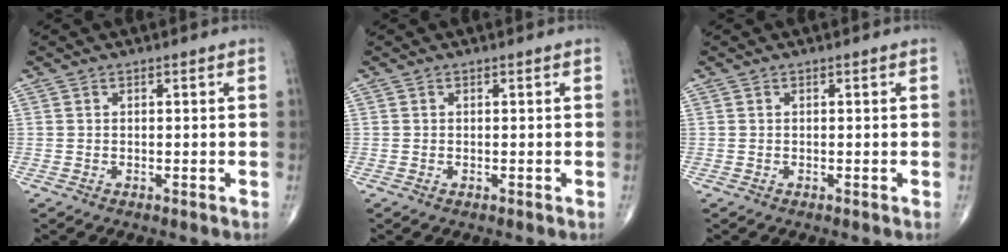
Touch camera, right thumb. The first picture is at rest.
{"total": 0.0}
{"total": 0.0}